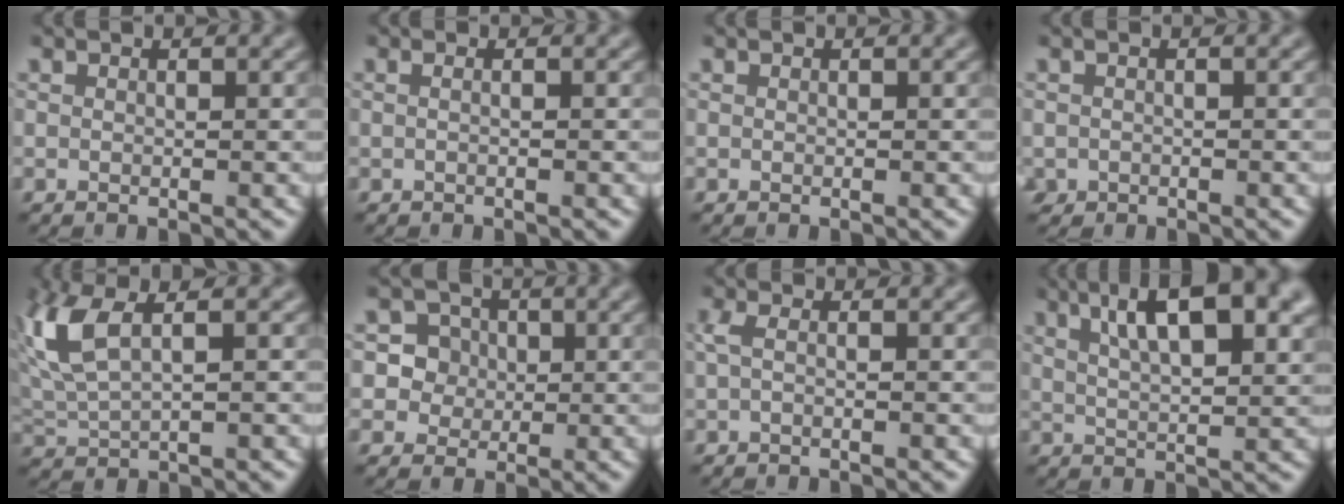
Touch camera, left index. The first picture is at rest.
{"total": 0.9, "force": [0.0, 0.4, 0.8], "torque": [-0.006, -0.010, -0.006]}
{"total": 0.0}
{"total": 0.7, "force": [-0.5, 0.5, -0.1], "torque": [0.000, -0.006, -0.007]}
{"total": 5.5, "force": [2.1, 2.3, 4.6], "torque": [-0.120, 0.007, 0.045]}
{"total": 4.2, "force": [0.8, 3.9, 1.1], "torque": [-0.006, 0.011, 0.013]}
{"total": 1.1, "force": [-0.1, 0.3, 1.0], "torque": [-0.028, 0.000, -0.003]}
{"total": 9.9, "force": [4.6, 3.5, 8.1], "torque": [-0.117, 0.017, 0.069]}